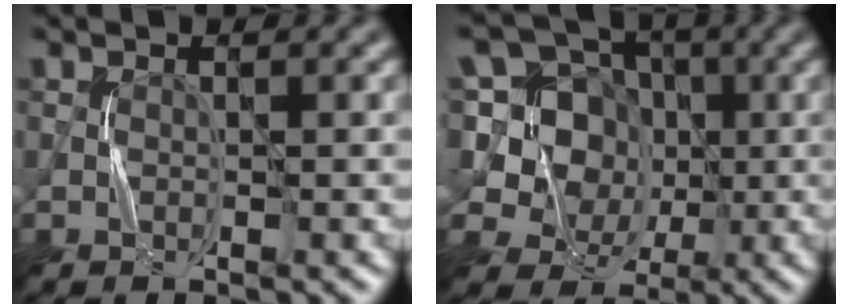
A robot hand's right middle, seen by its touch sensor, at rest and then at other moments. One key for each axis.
{"total": 8.7, "fx": 1.1, "fy": 7.7, "fz": 4.1, "tx": -0.101, "ty": 0.035, "tz": -0.008}